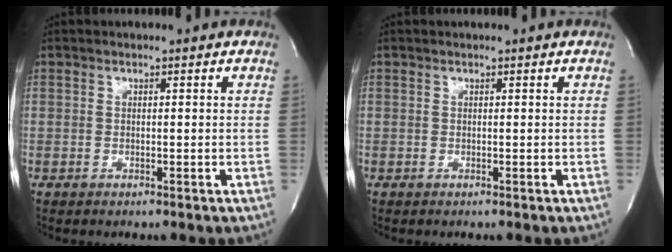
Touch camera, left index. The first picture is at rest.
{"total": 0.0}